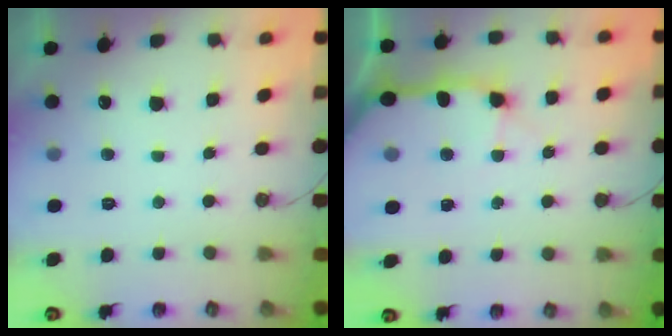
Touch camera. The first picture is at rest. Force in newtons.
{"total": 15.4, "press": 15.2, "slide": 2.1}